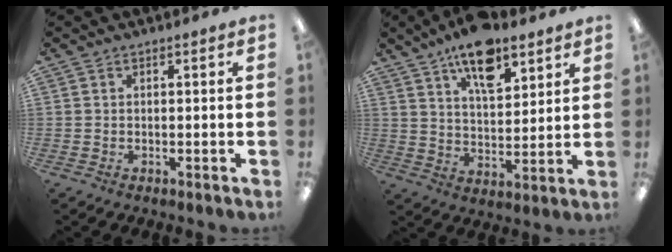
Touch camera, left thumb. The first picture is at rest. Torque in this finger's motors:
{"motor_torque": [0.30, 0.46, 1.54, -1.23, 0.12]}